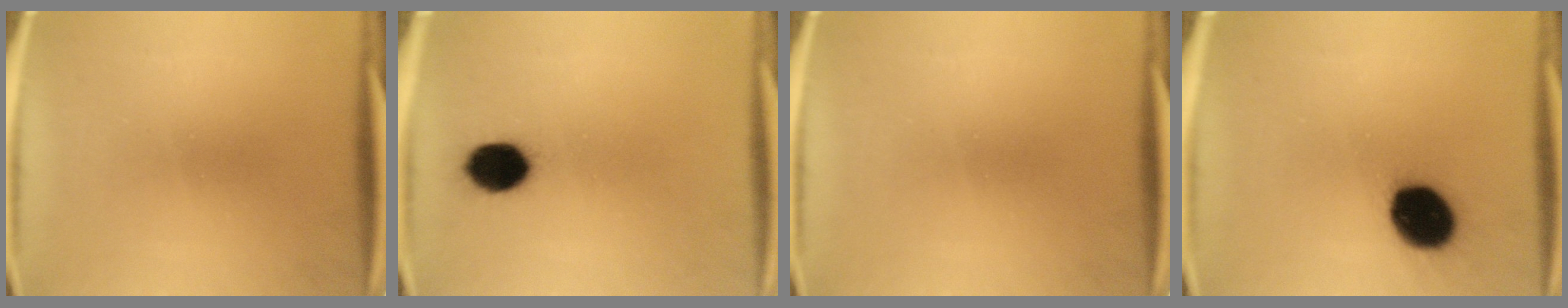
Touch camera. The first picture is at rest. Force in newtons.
{"total": 8.1}
{"total": 0.0}
{"total": 14.6}